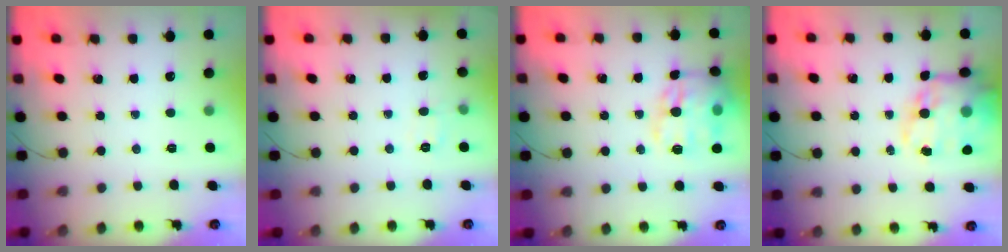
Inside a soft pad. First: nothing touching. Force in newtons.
{"total": 5.2, "press": 5.0, "slide": 1.3}
{"total": 16.9, "press": 16.8, "slide": 1.8}
{"total": 21.1, "press": 20.5, "slide": 4.9}